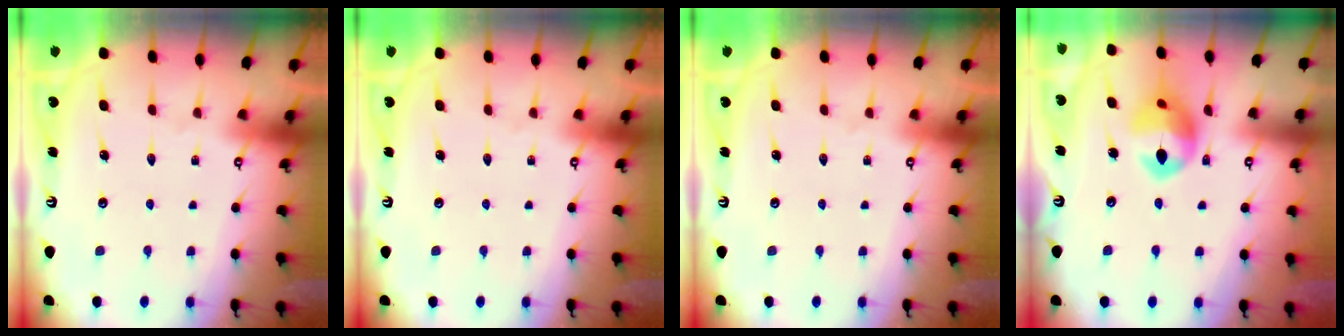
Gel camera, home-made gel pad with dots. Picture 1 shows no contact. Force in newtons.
{"total": 0.0}
{"total": 0.0}
{"total": 12.2, "press": 12.1, "slide": 1.4}